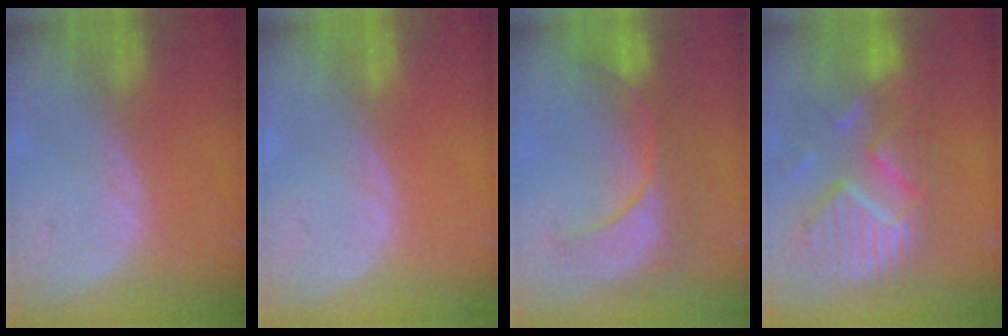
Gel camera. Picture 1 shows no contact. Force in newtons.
{"total": 0.0}
{"total": 8.3, "press": 8.2, "slide": 1.1}
{"total": 12.4, "press": 10.6, "slide": 6.5}